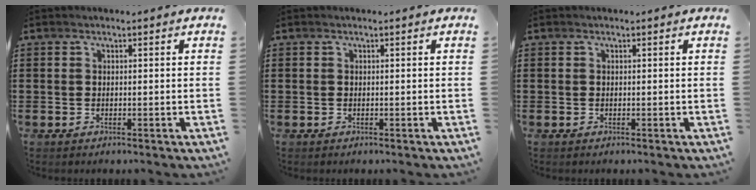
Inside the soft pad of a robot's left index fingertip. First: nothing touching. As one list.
[{"total": 0.0}, {"total": 0.0}]